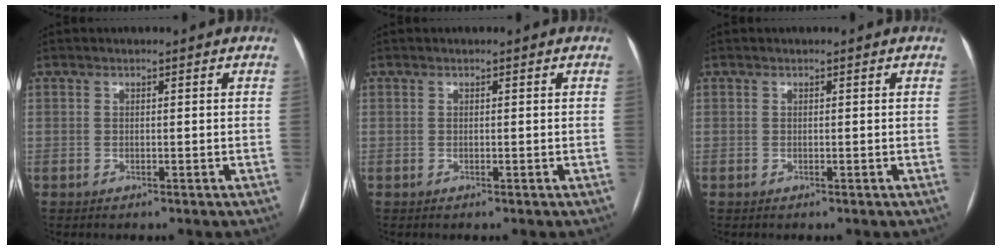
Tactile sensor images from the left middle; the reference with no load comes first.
{"total": 0.0}
{"total": 0.0}